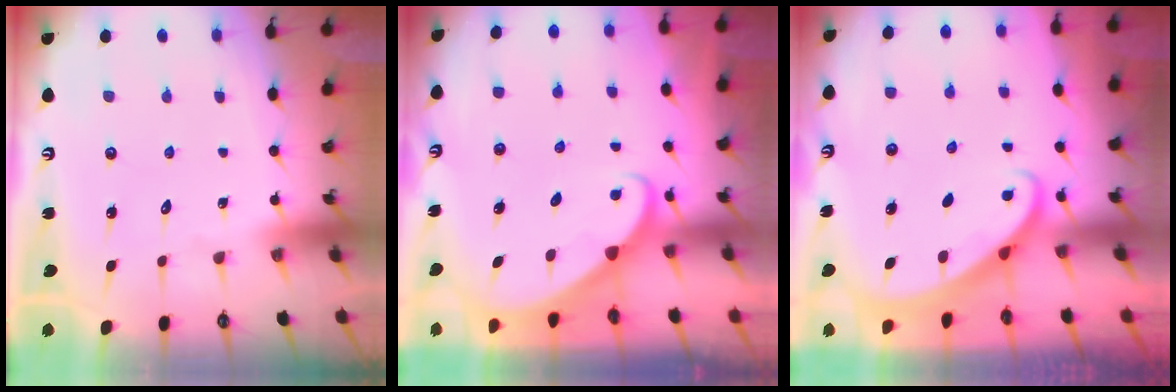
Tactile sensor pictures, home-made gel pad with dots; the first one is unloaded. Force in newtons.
{"total": 2.6, "press": 2.6, "slide": 0.4}
{"total": 1.8, "press": 1.8, "slide": 0.1}